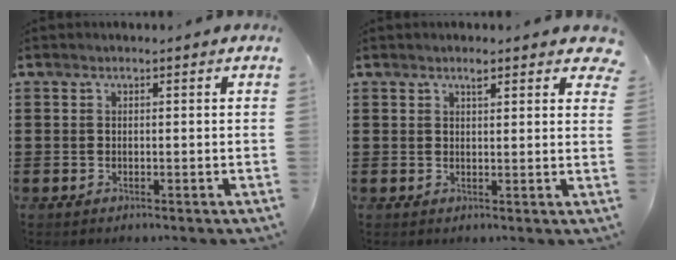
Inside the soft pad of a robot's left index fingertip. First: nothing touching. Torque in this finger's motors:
{"motor_torque": [0.70, -0.41, 0.02, 0.01]}